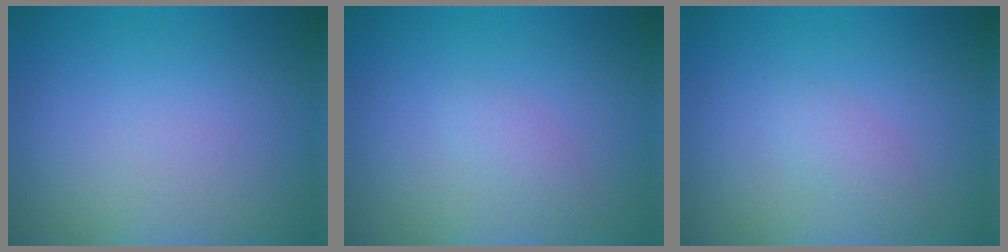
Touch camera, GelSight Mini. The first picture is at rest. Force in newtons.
{"total": 1.3, "press": 1.3, "slide": 0.1}
{"total": 1.4, "press": 1.4, "slide": 0.0}